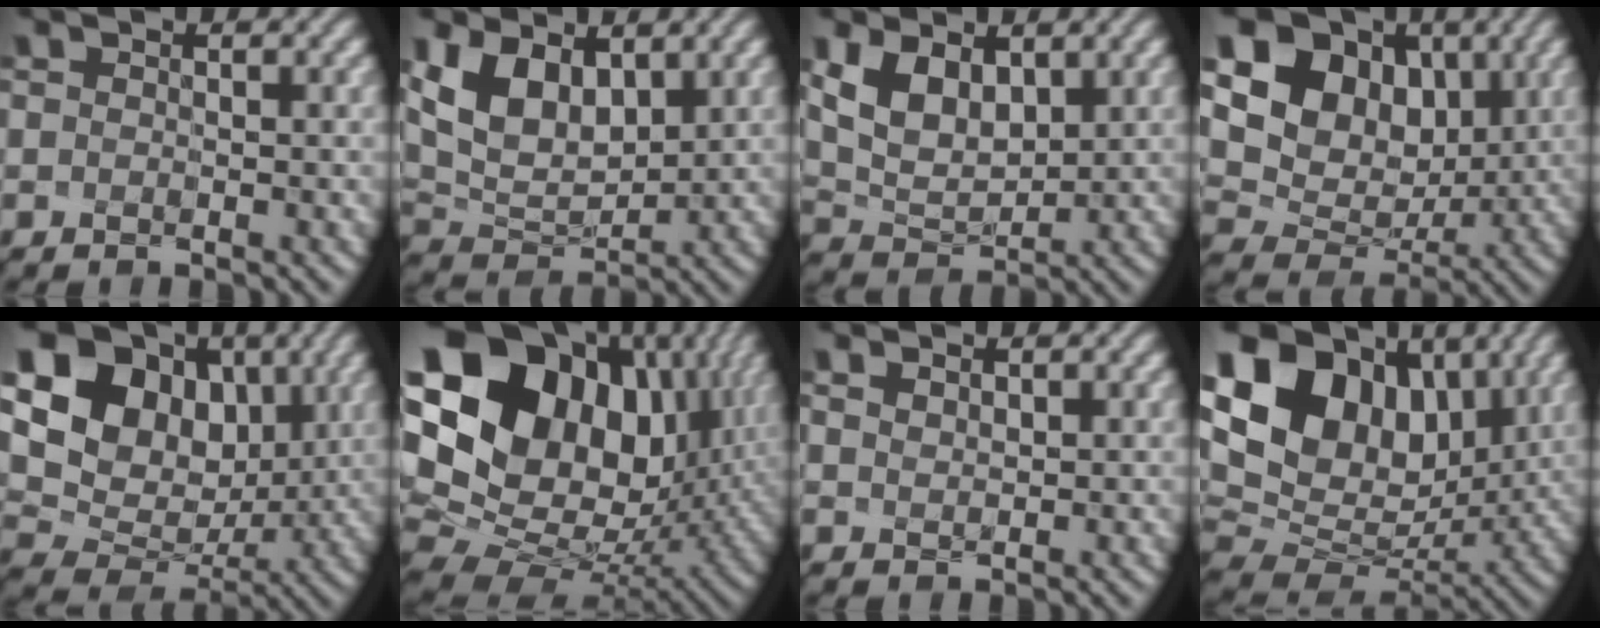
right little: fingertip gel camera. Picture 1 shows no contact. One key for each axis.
{"total": 5.3, "fx": 2.0, "fy": 3.2, "fz": 3.7, "tx": -0.078, "ty": -0.012, "tz": 0.042}
{"total": 3.8, "fx": 1.5, "fy": 2.3, "fz": 2.7, "tx": -0.057, "ty": -0.012, "tz": 0.038}
{"total": 15.2, "fx": 5.0, "fy": 12.1, "fz": 7.8, "tx": -0.184, "ty": 0.030, "tz": 0.101}
{"total": 17.5, "fx": 5.1, "fy": 14.2, "fz": 8.7, "tx": -0.204, "ty": 0.031, "tz": 0.095}
{"total": 20.6, "fx": 7.3, "fy": 14.9, "fz": 12.3, "tx": -0.296, "ty": 0.044, "tz": 0.149}
{"total": 1.6, "fx": 1.1, "fy": 1.0, "fz": 0.7, "tx": -0.027, "ty": 0.009, "tz": 0.016}
{"total": 15.1, "fx": 5.2, "fy": 10.5, "fz": 9.5, "tx": -0.191, "ty": 0.026, "tz": 0.101}